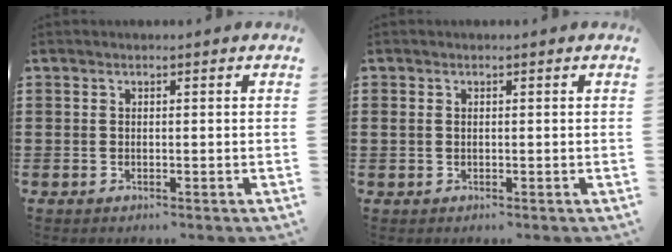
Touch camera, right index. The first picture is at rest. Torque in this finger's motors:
{"motor_torque": [-0.85, 0.92, -0.02, -0.01]}